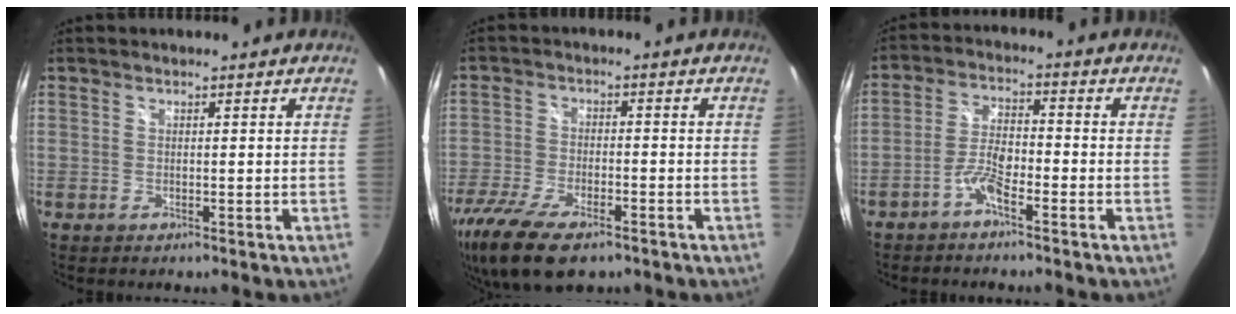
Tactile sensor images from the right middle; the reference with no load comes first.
{"total": 16.2, "force": [-10.6, 6.7, 10.3], "torque": [-0.237, -0.054, -0.187]}
{"total": 4.6, "force": [-3.1, 1.2, 3.2], "torque": [-0.074, 0.013, -0.061]}